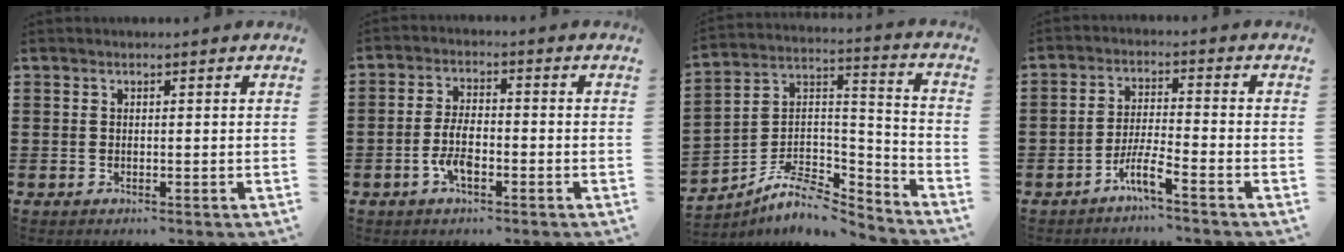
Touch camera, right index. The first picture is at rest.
{"total": 5.0, "force": [-1.9, 1.9, 4.3], "torque": [-0.102, -0.004, -0.041]}
{"total": 7.5, "force": [-5.9, 3.2, 3.2], "torque": [-0.072, 0.001, -0.116]}
{"total": 4.6, "force": [-3.5, 0.1, 3.0], "torque": [-0.074, -0.005, -0.071]}